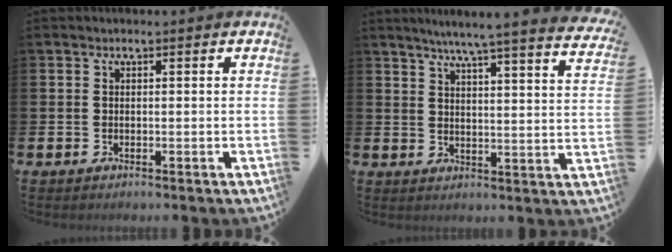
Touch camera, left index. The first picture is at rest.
{"total": 5.5, "force": [5.1, -0.6, 2.1], "torque": [-0.056, -0.039, 0.082]}